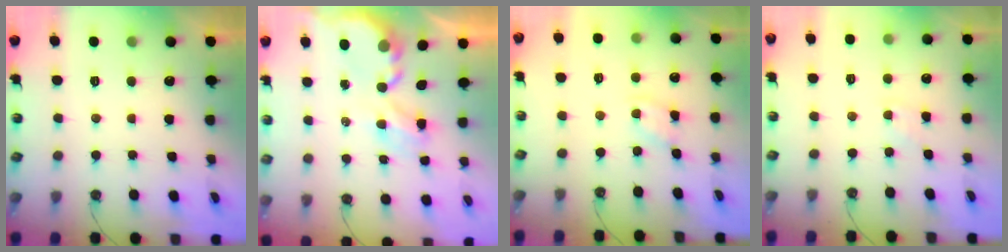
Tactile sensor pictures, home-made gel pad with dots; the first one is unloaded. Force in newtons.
{"total": 4.6, "press": 4.6, "slide": 0.3}
{"total": 2.7, "press": 2.7, "slide": 0.4}
{"total": 2.7, "press": 2.7, "slide": 0.3}